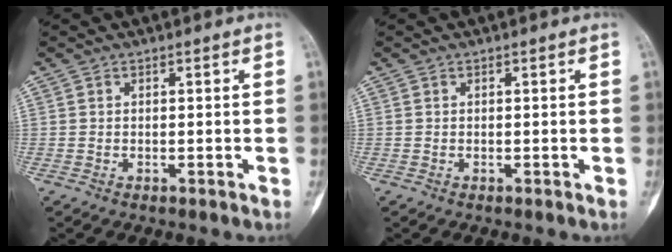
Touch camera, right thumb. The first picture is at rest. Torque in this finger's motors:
{"motor_torque": [2.18, 1.75, 0.18, 0.06, 0.03]}